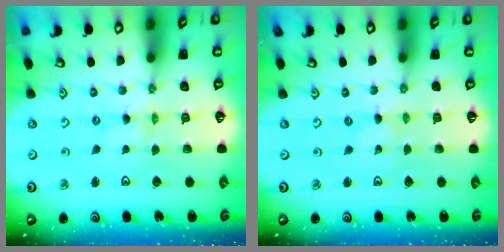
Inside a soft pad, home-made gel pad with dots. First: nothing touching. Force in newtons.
{"total": 0.0}